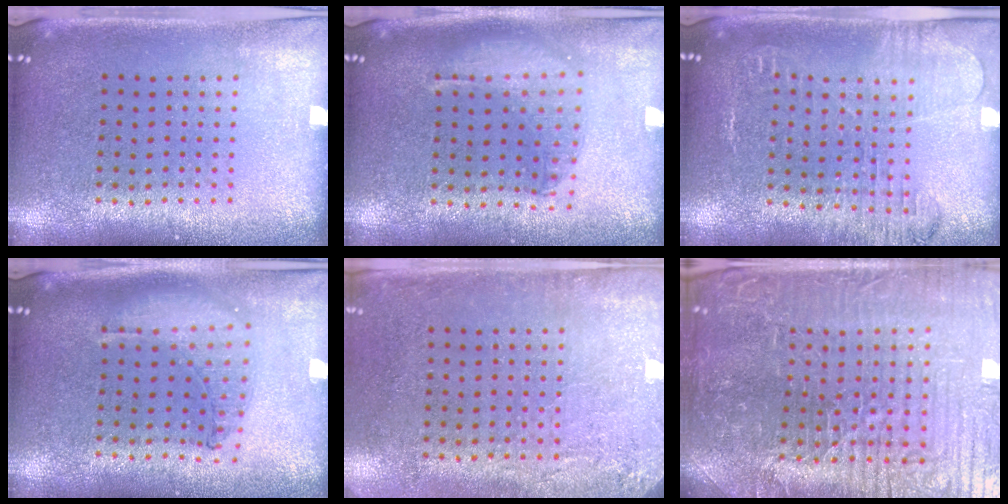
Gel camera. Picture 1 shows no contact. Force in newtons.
{"total": 1.3, "press": 1.3, "slide": 0.4}
{"total": 1.8, "press": 1.8, "slide": 0.4}
{"total": 0.9, "press": 0.9, "slide": 0.3}
{"total": 2.9, "press": 2.4, "slide": 1.6}
{"total": 6.2, "press": 5.8, "slide": 2.1}